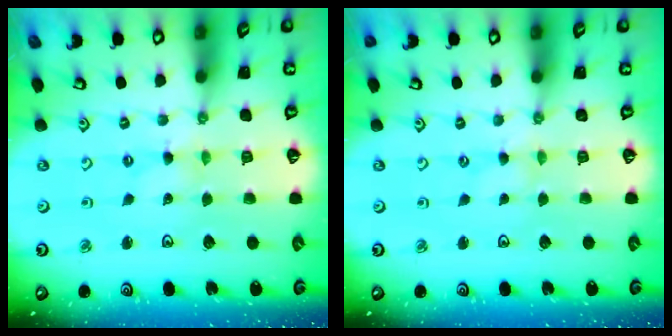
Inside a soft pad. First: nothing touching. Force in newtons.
{"total": 0.0}